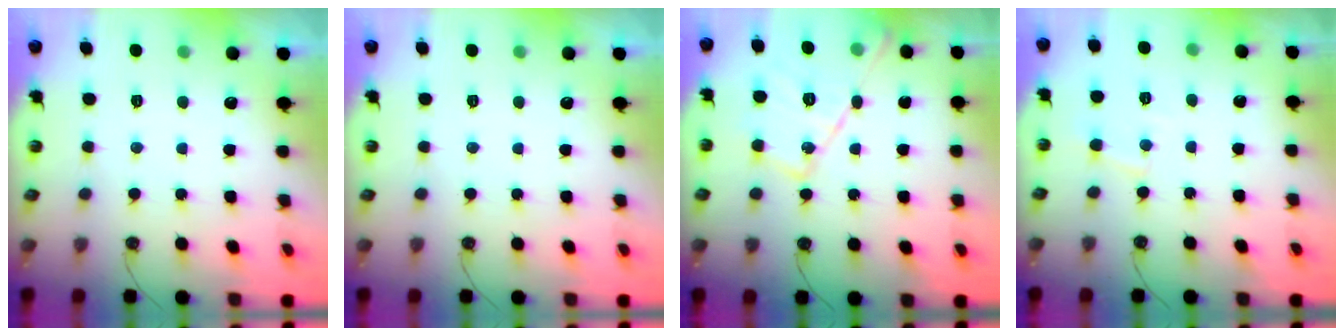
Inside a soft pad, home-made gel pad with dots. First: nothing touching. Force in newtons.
{"total": 0.0}
{"total": 17.2, "press": 17.2, "slide": 1.7}
{"total": 5.7, "press": 5.7, "slide": 0.4}